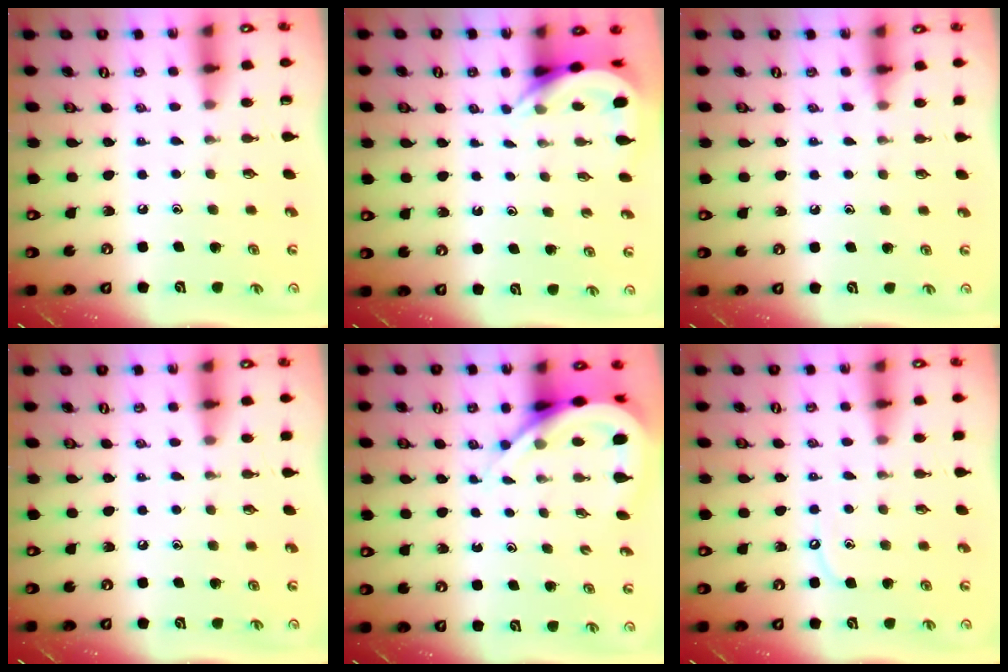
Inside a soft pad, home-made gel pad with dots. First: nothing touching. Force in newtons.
{"total": 4.3, "press": 4.3, "slide": 0.2}
{"total": 4.3, "press": 4.3, "slide": 0.5}
{"total": 2.5, "press": 2.4, "slide": 0.4}
{"total": 8.7, "press": 8.6, "slide": 1.1}
{"total": 3.9, "press": 3.8, "slide": 0.6}